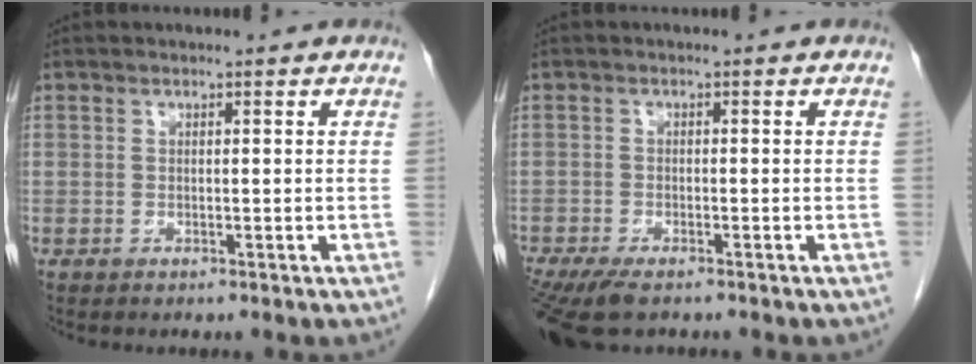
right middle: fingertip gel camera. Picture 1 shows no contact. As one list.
[{"total": 7.5, "force": [-5.8, 2.1, 4.4], "torque": [-0.077, -0.017, -0.095]}]